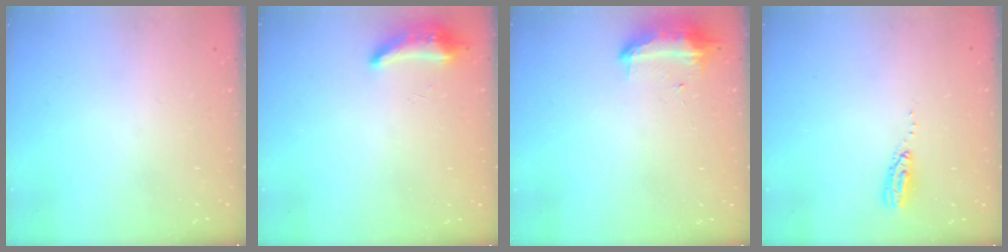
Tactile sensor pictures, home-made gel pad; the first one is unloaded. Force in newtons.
{"total": 14.6, "press": 9.9, "slide": 10.8}
{"total": 8.8, "press": 8.6, "slide": 1.5}
{"total": 5.4, "press": 5.4, "slide": 0.3}